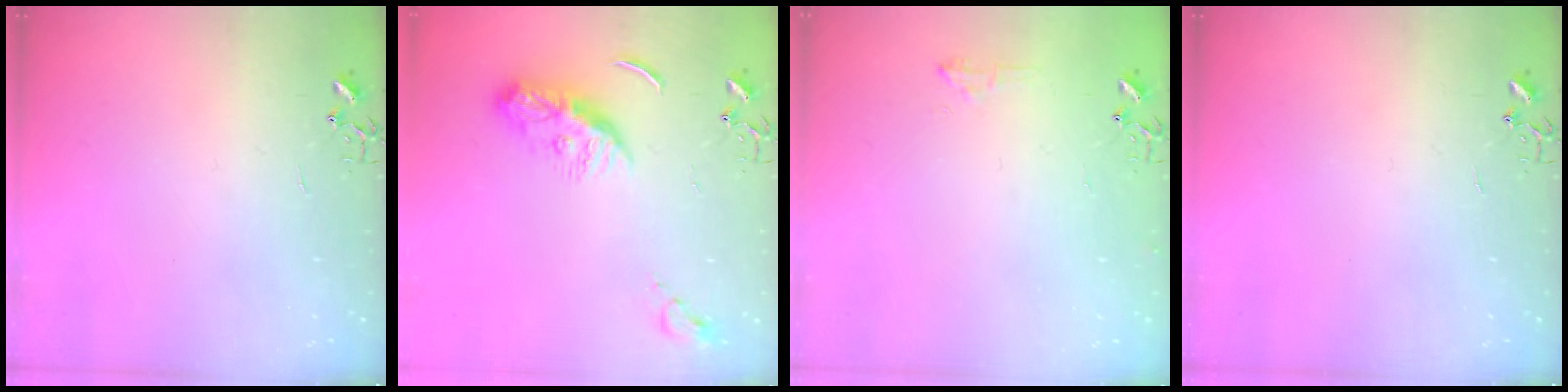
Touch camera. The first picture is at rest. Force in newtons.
{"total": 10.3, "press": 10.3, "slide": 0.6}
{"total": 6.6, "press": 6.6, "slide": 0.8}
{"total": 0.0}